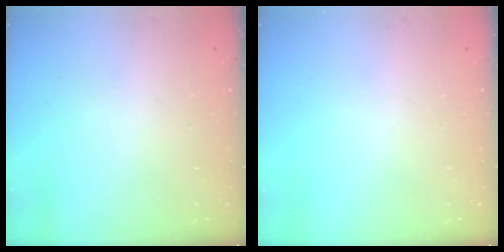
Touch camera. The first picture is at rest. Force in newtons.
{"total": 0.0}